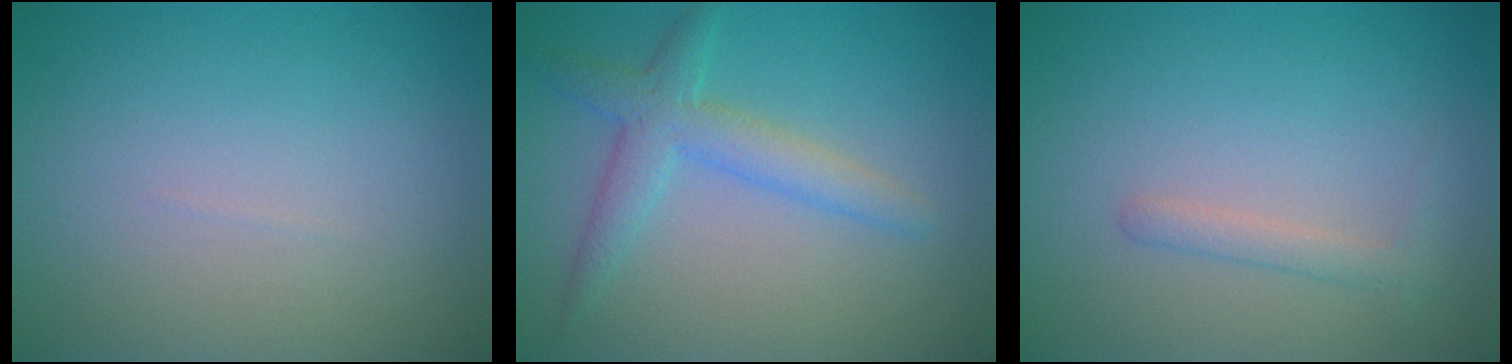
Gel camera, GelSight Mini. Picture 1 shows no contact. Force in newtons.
{"total": 3.4, "press": 3.4, "slide": 0.2}
{"total": 1.3, "press": 1.3, "slide": 0.1}